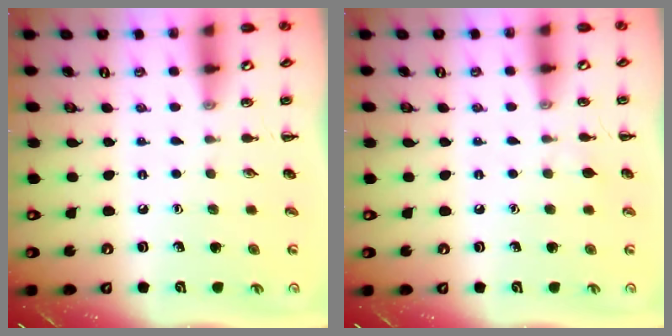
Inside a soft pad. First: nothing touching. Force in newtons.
{"total": 2.8, "press": 2.6, "slide": 0.8}